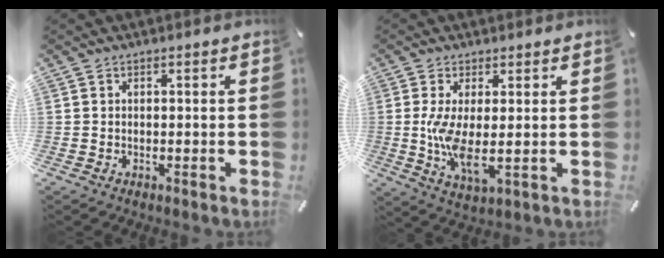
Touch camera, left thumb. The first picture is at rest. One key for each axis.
{"total": 9.0, "fx": 0.3, "fy": 3.0, "fz": 8.4, "tx": -0.183, "ty": -0.025, "tz": 0.004}